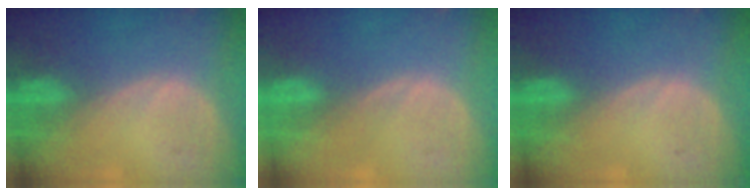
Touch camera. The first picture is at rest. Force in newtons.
{"total": 0.0}
{"total": 0.0}